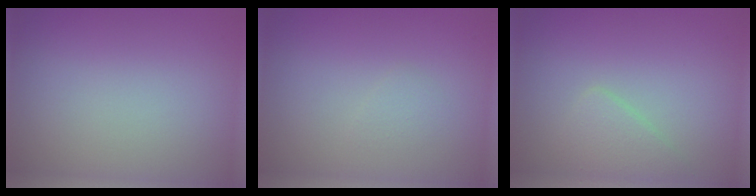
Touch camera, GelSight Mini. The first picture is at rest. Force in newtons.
{"total": 0.8, "press": 0.8, "slide": 0.1}
{"total": 1.8, "press": 1.8, "slide": 0.1}